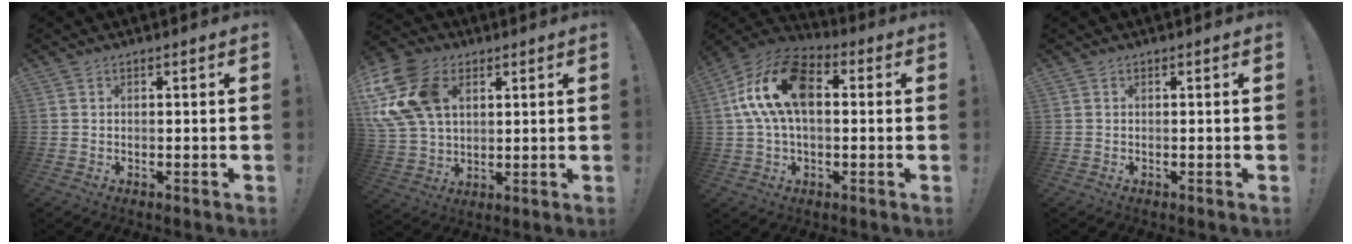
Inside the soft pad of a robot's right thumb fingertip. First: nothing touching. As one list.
[{"total": 19.6, "force": [6.3, 13.7, 12.5], "torque": [-0.258, -0.015, 0.119]}, {"total": 17.4, "force": [3.1, 10.1, 13.9], "torque": [-0.267, 0.012, 0.053]}, {"total": 0.0}]